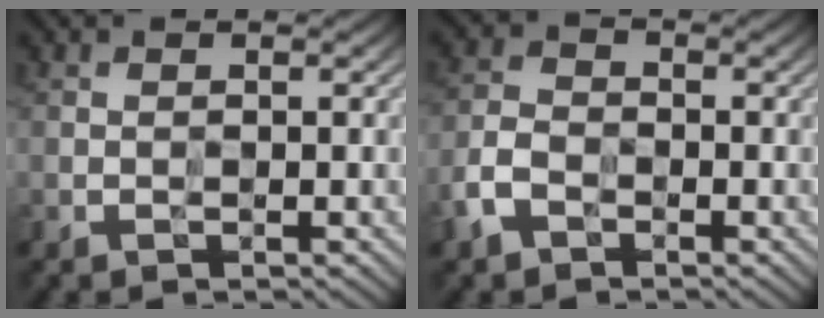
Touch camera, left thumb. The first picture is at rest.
{"total": 4.4, "force": [-3.0, 2.8, 1.7], "torque": [-0.041, -0.007, -0.068]}